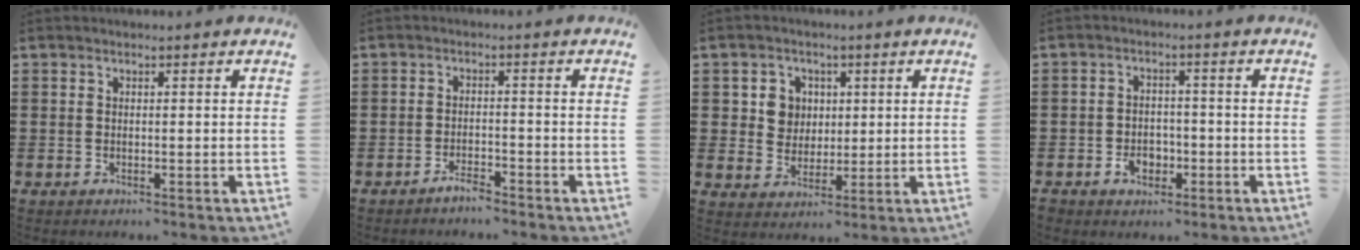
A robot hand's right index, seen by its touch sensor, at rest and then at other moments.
{"total": 2.1, "force": [-2.0, 0.3, 0.6], "torque": [-0.016, 0.002, -0.039]}
{"total": 5.1, "force": [1.2, 4.6, 1.6], "torque": [-0.054, 0.015, 0.020]}
{"total": 3.5, "force": [-1.7, 2.6, 1.6], "torque": [-0.032, 0.007, -0.033]}